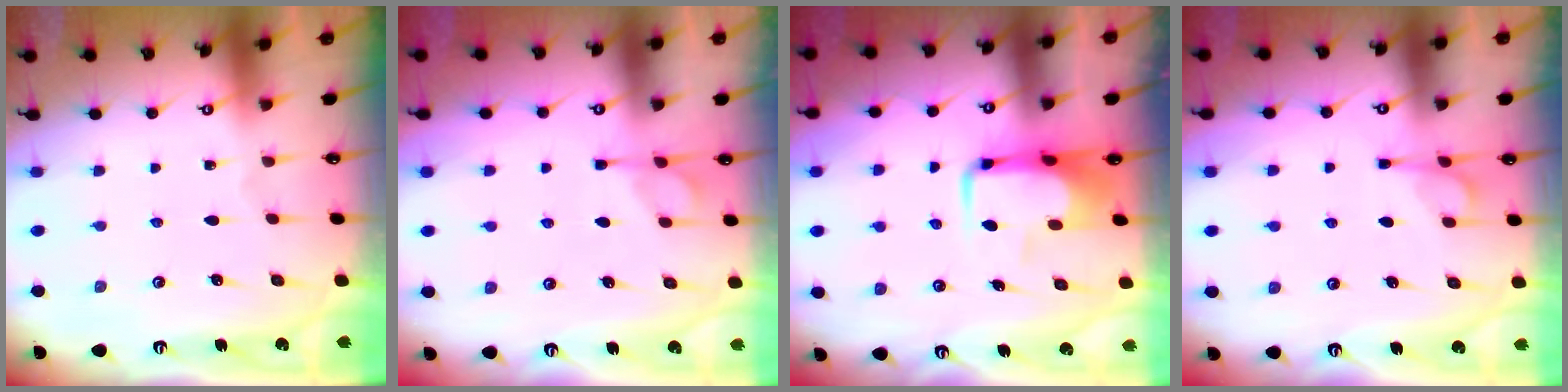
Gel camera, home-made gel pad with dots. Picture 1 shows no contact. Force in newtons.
{"total": 1.1, "press": 0.0, "slide": 1.0}
{"total": 6.9, "press": 6.7, "slide": 1.6}
{"total": 2.9, "press": 2.7, "slide": 1.1}